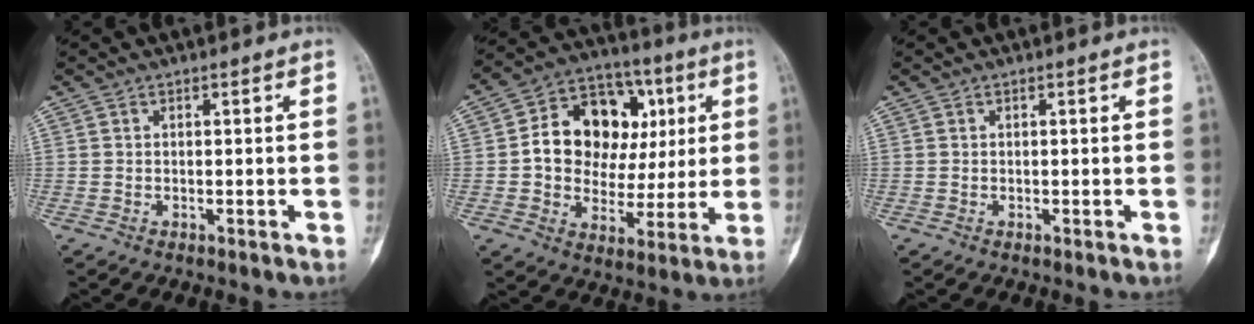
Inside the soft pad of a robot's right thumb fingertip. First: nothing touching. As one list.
[{"total": 18.3, "force": [3.1, 13.9, 11.6], "torque": [-0.135, 0.023, 0.052]}, {"total": 0.0}]